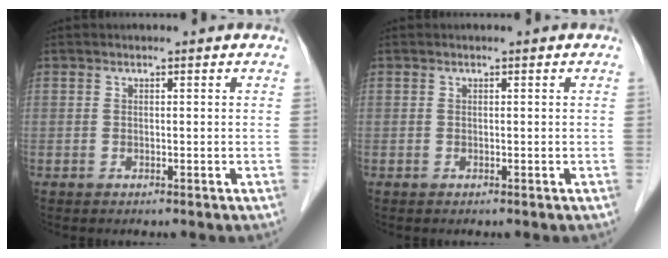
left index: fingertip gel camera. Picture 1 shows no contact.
{"total": 0.0}